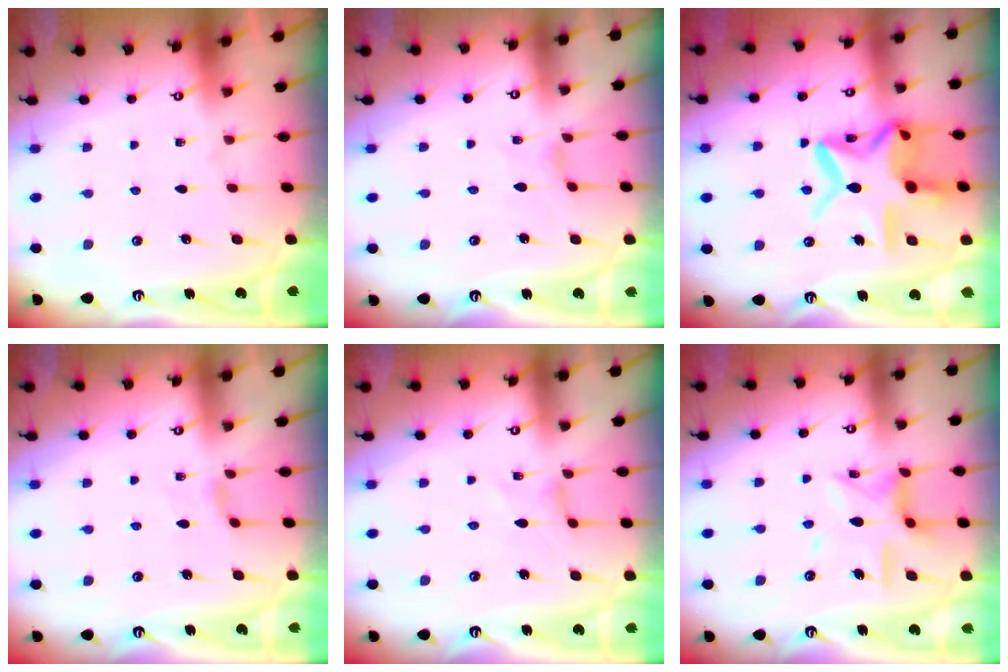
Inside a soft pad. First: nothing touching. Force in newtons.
{"total": 2.0, "press": 2.0, "slide": 0.2}
{"total": 18.6, "press": 18.5, "slide": 1.5}
{"total": 1.9, "press": 1.9, "slide": 0.4}
{"total": 0.0}
{"total": 11.8, "press": 11.8, "slide": 1.1}